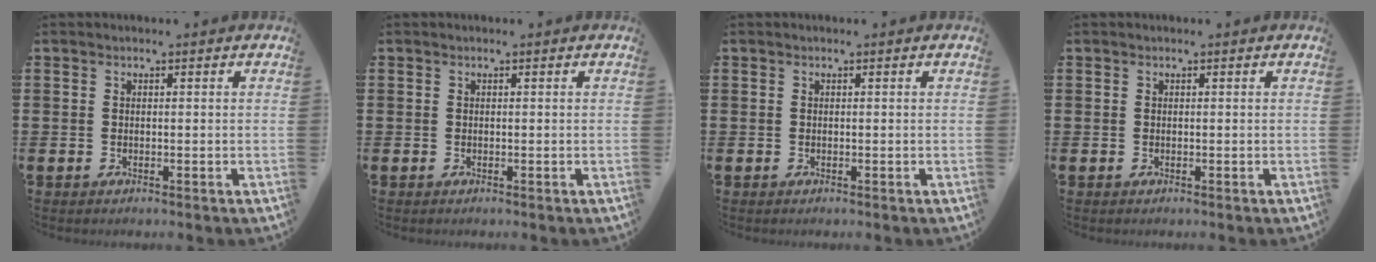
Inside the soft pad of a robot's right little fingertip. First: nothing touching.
{"total": 0.0}
{"total": 0.0}
{"total": 0.0}